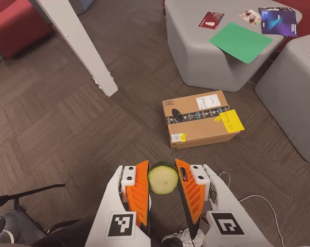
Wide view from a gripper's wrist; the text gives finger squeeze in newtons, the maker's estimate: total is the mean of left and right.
{"total": 12.0, "left": 13.5, "right": 10.4}